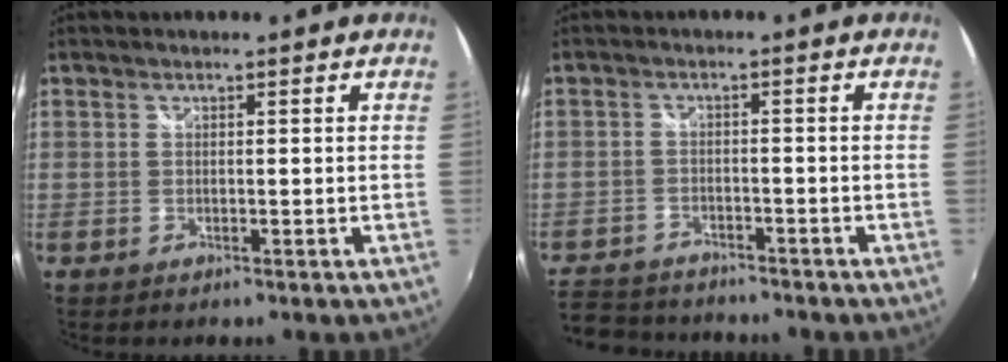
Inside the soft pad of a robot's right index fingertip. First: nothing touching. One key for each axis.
{"total": 11.0, "fx": -9.5, "fy": 4.8, "fz": 3.1, "tx": -0.105, "ty": 0.003, "tz": -0.158}